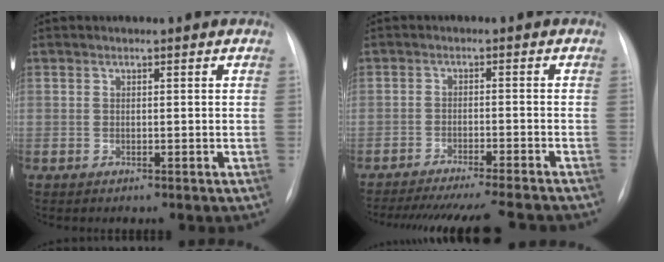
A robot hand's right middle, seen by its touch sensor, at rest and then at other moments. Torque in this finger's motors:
{"motor_torque": [0.28, -0.28, 0.17, 0.10]}